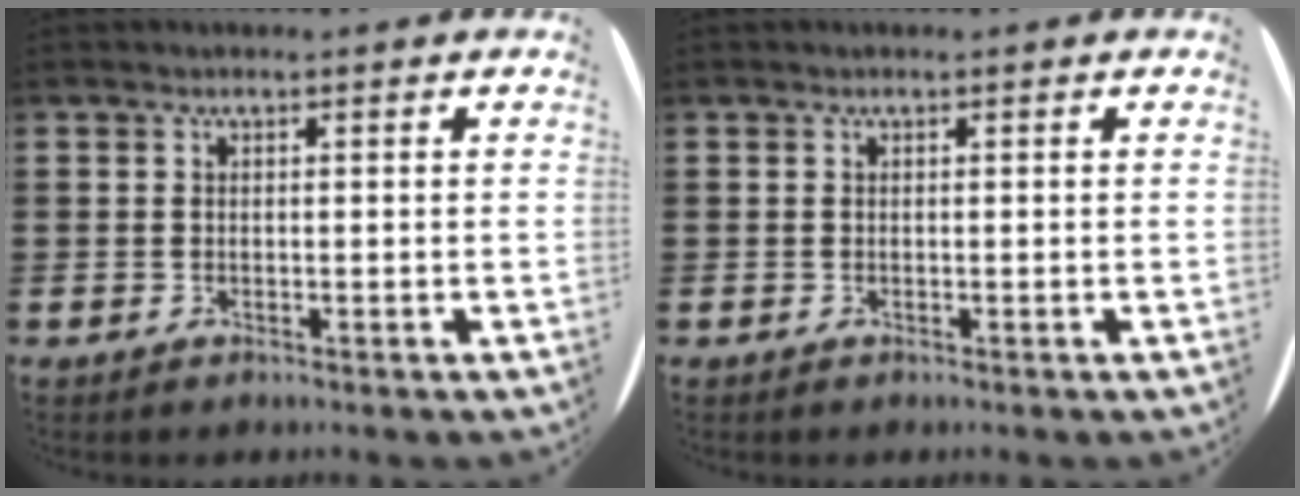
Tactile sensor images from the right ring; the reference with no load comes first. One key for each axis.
{"total": 0.0}